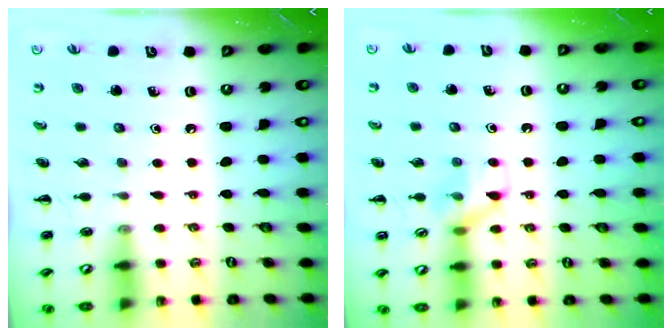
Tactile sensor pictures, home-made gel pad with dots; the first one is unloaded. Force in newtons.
{"total": 7.9, "press": 7.9, "slide": 0.6}